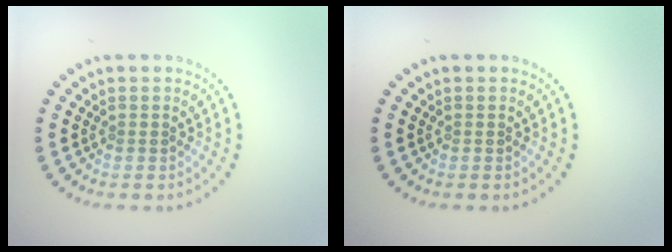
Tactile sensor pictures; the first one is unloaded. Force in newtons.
{"total": 0.0}